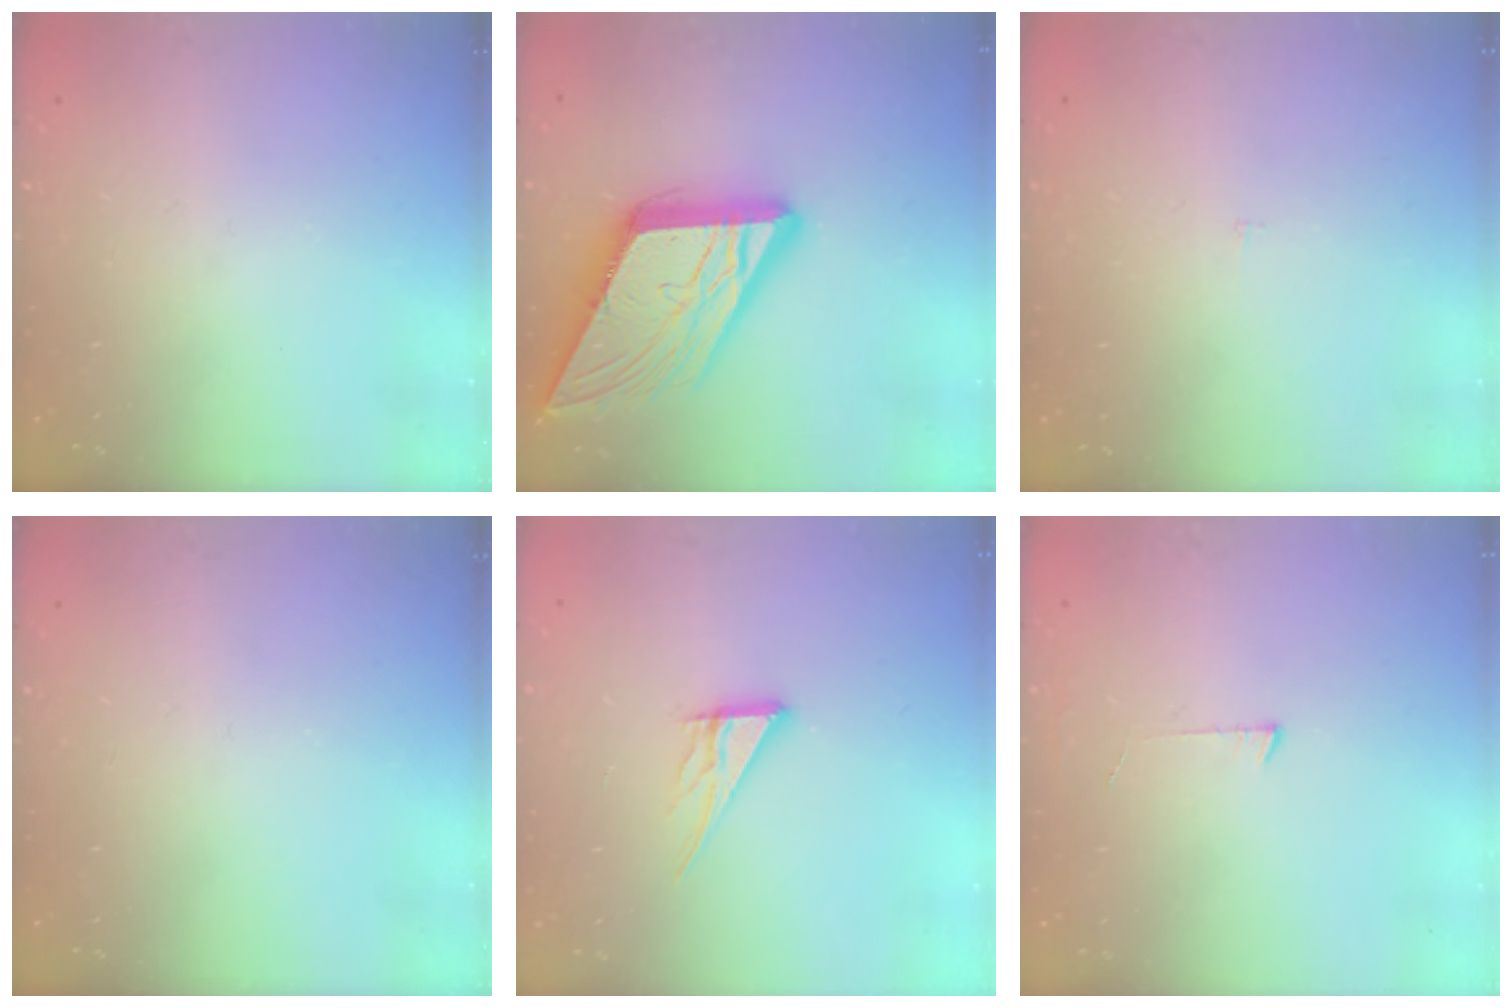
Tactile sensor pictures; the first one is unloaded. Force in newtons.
{"total": 18.7, "press": 18.6, "slide": 2.1}
{"total": 1.8, "press": 1.8, "slide": 0.1}
{"total": 0.0}
{"total": 9.3, "press": 9.2, "slide": 0.9}
{"total": 3.0, "press": 3.0, "slide": 0.3}